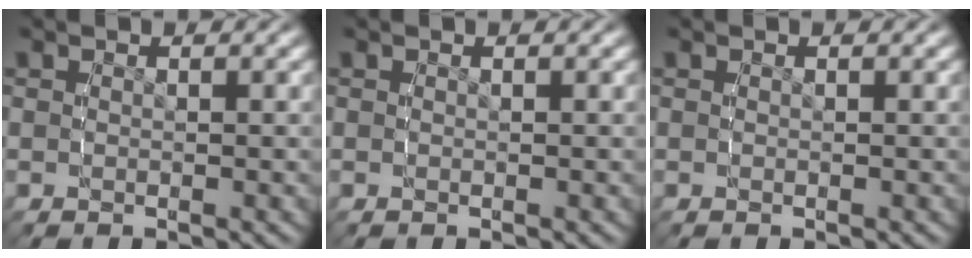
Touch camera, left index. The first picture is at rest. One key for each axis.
{"total": 0.0}
{"total": 0.0}